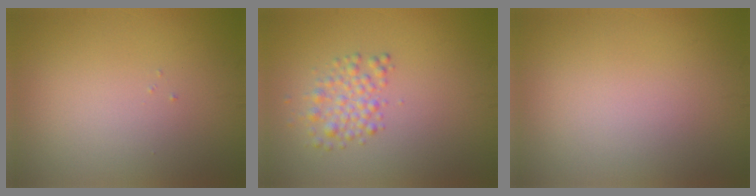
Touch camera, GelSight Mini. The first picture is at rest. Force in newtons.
{"total": 2.3, "press": 2.3, "slide": 0.0}
{"total": 0.0}